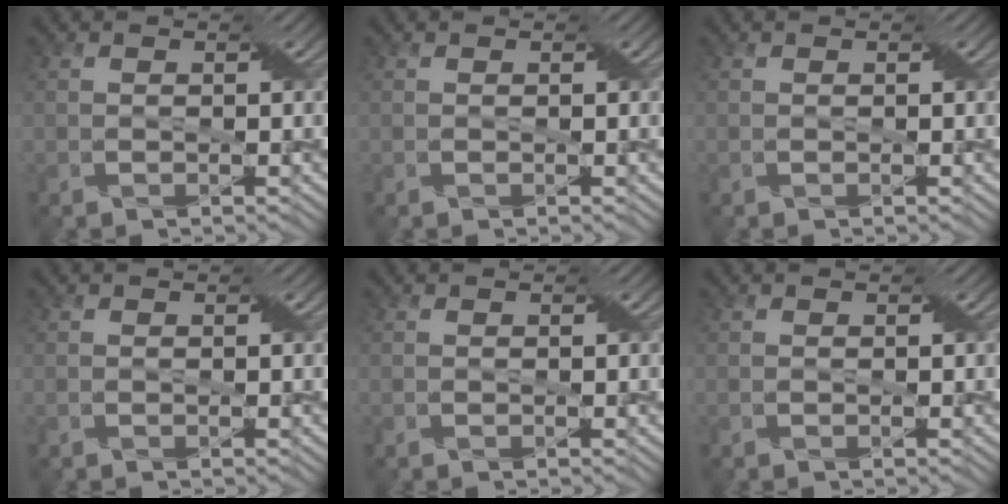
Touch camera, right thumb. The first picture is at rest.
{"total": 0.0}
{"total": 0.0}
{"total": 0.0}
{"total": 0.0}
{"total": 0.0}